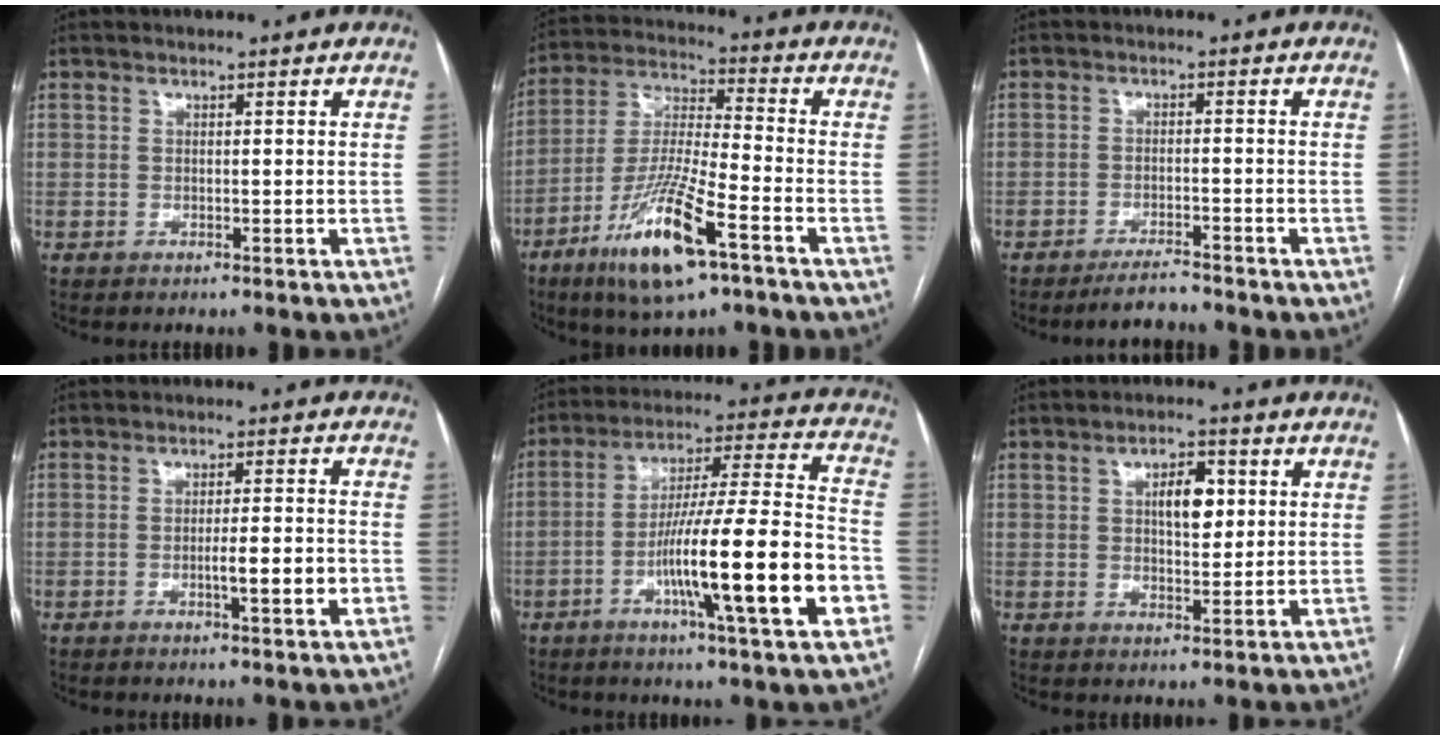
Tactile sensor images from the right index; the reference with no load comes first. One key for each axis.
{"total": 15.1, "fx": -8.1, "fy": 2.1, "fz": 12.6, "tx": -0.252, "ty": -0.023, "tz": -0.146}
{"total": 3.6, "fx": -3.4, "fy": 0.3, "fz": 1.2, "tx": -0.021, "ty": -0.011, "tz": -0.058}
{"total": 5.2, "fx": -1.6, "fy": 0.5, "fz": 4.9, "tx": -0.076, "ty": 0.000, "tz": -0.021}
{"total": 20.2, "fx": -6.7, "fy": 0.4, "fz": 19.1, "tx": -0.293, "ty": -0.006, "tz": -0.108}
{"total": 5.6, "fx": 1.4, "fy": 2.4, "fz": 4.8, "tx": -0.077, "ty": 0.009, "tz": 0.025}